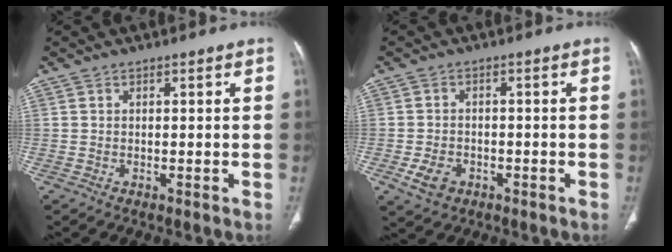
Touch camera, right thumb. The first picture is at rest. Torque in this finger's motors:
{"motor_torque": [-0.13, 0.25, -0.18, -0.10, 0.12]}